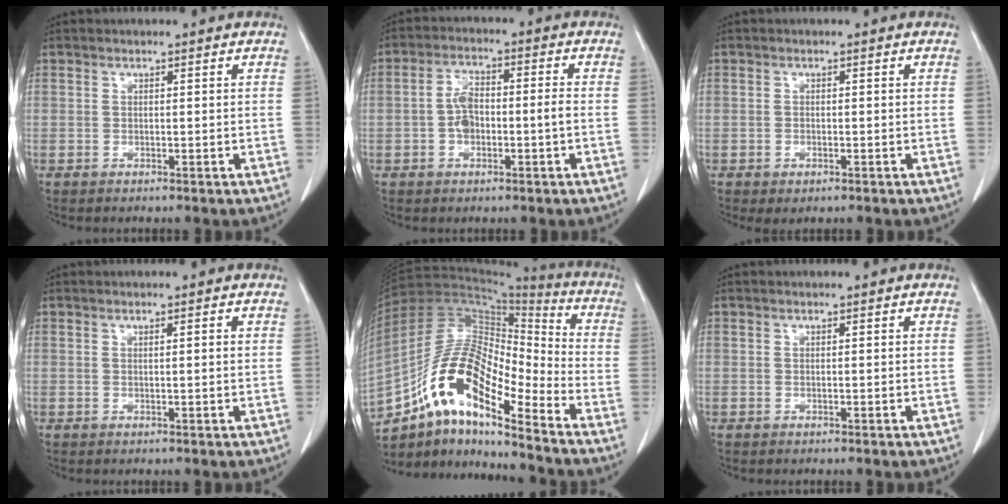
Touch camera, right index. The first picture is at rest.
{"total": 5.4, "force": [-1.2, 2.0, 4.9], "torque": [-0.105, 0.013, -0.022]}
{"total": 1.4, "force": [-0.7, 0.7, 1.0], "torque": [-0.018, -0.002, -0.003]}
{"total": 0.7, "force": [0.2, -0.1, 0.7], "torque": [-0.013, 0.001, 0.003]}
{"total": 15.9, "force": [-9.8, 4.2, 11.8], "torque": [-0.226, 0.035, -0.171]}
{"total": 0.0}